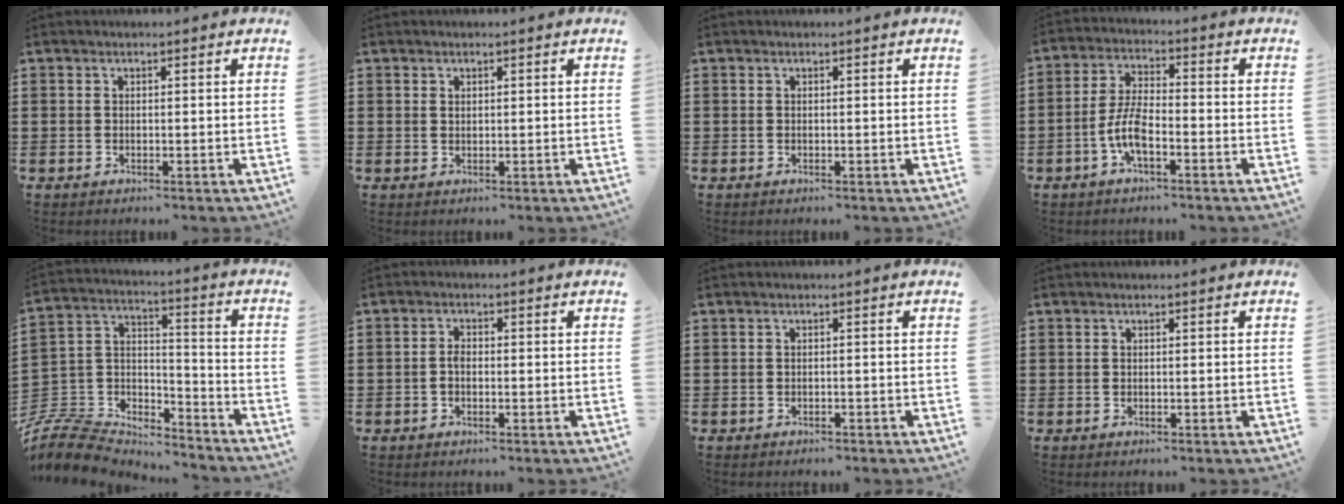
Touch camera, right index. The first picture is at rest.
{"total": 0.6, "force": [0.4, 0.4, 0.2], "torque": [-0.006, 0.001, 0.008]}
{"total": 0.0}
{"total": 6.3, "force": [-2.8, 2.0, 5.3], "torque": [-0.131, -0.006, -0.061]}
{"total": 8.8, "force": [-8.0, 3.0, 2.0], "torque": [-0.070, -0.001, -0.164]}
{"total": 1.8, "force": [-0.5, 0.8, 1.5], "torque": [-0.037, -0.004, -0.010]}
{"total": 0.6, "force": [-0.6, 0.1, 0.2], "torque": [-0.006, -0.002, -0.012]}
{"total": 0.0}